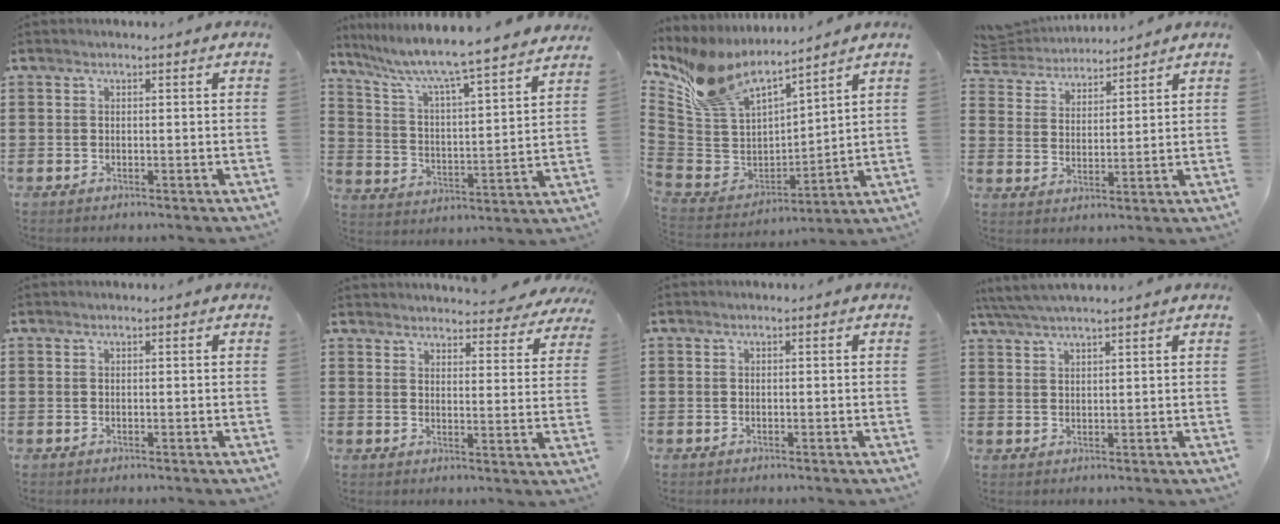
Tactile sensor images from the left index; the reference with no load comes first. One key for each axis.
{"total": 6.6, "fx": 5.9, "fy": -0.5, "fz": 2.9, "tx": -0.084, "ty": -0.057, "tz": 0.090}
{"total": 8.8, "fx": 7.7, "fy": 2.8, "fz": 3.3, "tx": -0.109, "ty": -0.050, "tz": 0.136}
{"total": 4.9, "fx": 4.8, "fy": 1.0, "fz": 0.3, "tx": -0.031, "ty": -0.024, "tz": 0.083}
{"total": 0.0}
{"total": 4.1, "fx": 4.1, "fy": 0.1, "fz": 0.4, "tx": -0.019, "ty": -0.025, "tz": 0.070}
{"total": 0.0}
{"total": 3.7, "fx": 3.4, "fy": -0.2, "fz": 1.6, "tx": -0.040, "ty": -0.005, "tz": 0.063}